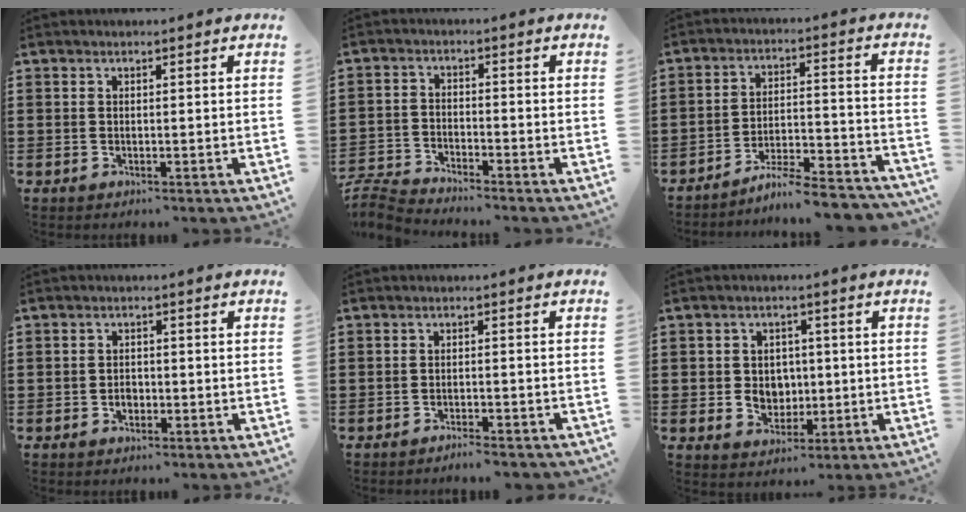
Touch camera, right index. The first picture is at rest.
{"total": 4.1, "force": [-4.1, 0.2, 0.2], "torque": [-0.023, -0.004, -0.090]}
{"total": 6.6, "force": [-6.1, 0.2, 2.5], "torque": [-0.036, 0.000, -0.117]}
{"total": 1.8, "force": [-0.6, 1.3, 0.9], "torque": [-0.020, 0.002, -0.013]}
{"total": 2.1, "force": [-2.0, 0.1, 0.5], "torque": [-0.012, 0.002, -0.040]}
{"total": 4.3, "force": [-0.1, 4.0, 1.6], "torque": [-0.028, 0.006, -0.007]}